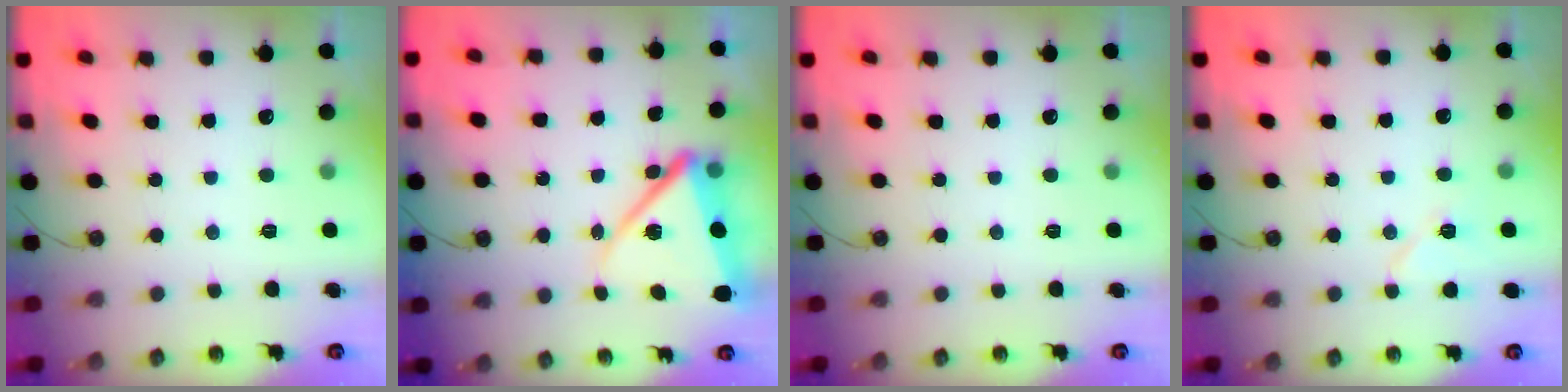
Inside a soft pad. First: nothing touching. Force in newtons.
{"total": 12.9, "press": 12.8, "slide": 1.8}
{"total": 0.0}
{"total": 6.4, "press": 6.3, "slide": 1.4}